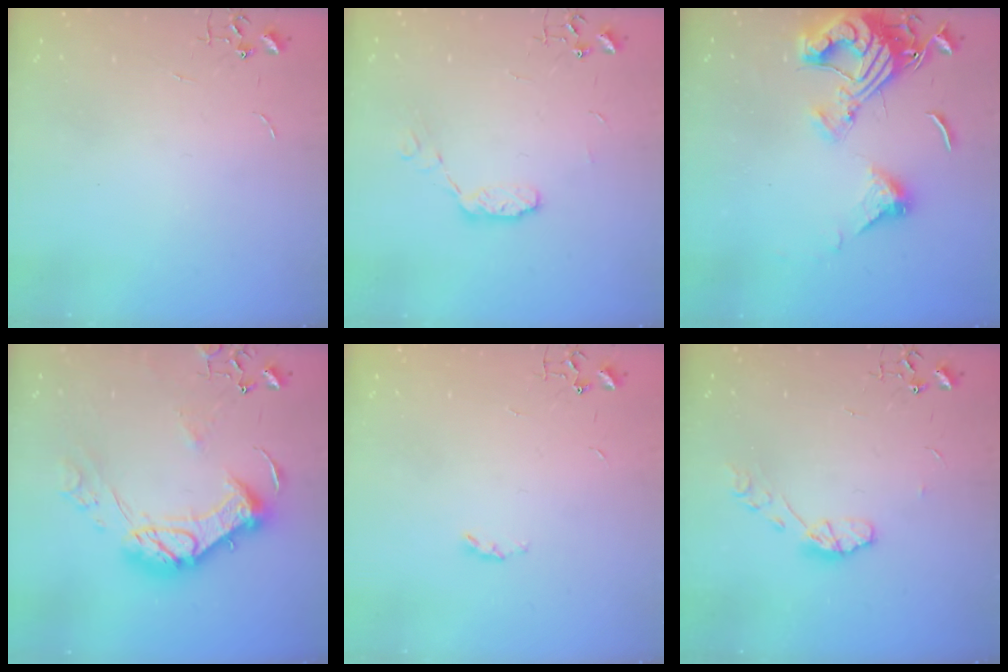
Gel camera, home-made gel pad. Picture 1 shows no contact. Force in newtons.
{"total": 6.8, "press": 6.8, "slide": 0.5}
{"total": 16.3, "press": 16.2, "slide": 1.7}
{"total": 17.9, "press": 17.8, "slide": 1.7}
{"total": 2.9, "press": 2.9, "slide": 0.5}
{"total": 7.0, "press": 7.0, "slide": 0.5}